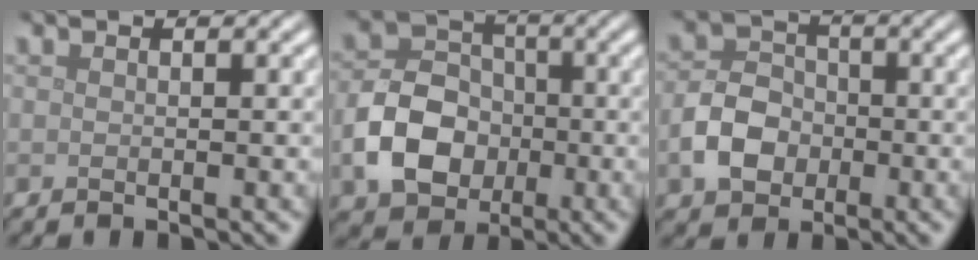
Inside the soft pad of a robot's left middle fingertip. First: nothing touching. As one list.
[{"total": 6.8, "force": [-1.9, 5.3, 3.9], "torque": [-0.074, -0.001, -0.042]}, {"total": 4.5, "force": [-1.4, 3.4, 2.5], "torque": [-0.047, 0.003, -0.030]}]